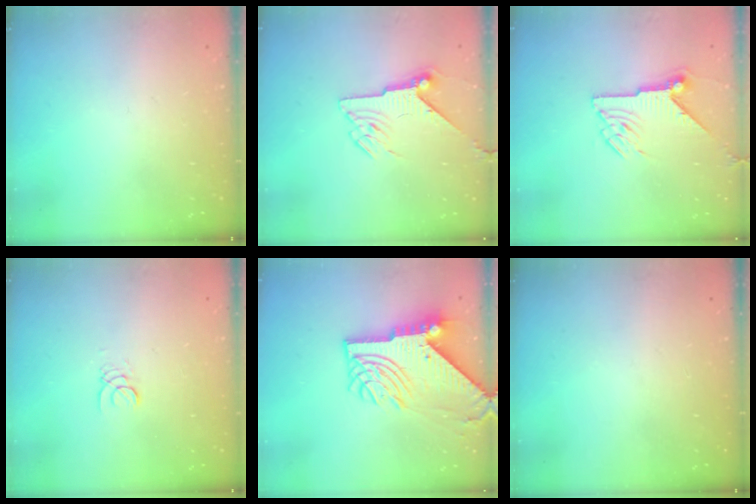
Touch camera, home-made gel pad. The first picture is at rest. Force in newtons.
{"total": 6.5, "press": 6.4, "slide": 0.9}
{"total": 8.0, "press": 8.0, "slide": 0.5}
{"total": 1.3, "press": 1.3, "slide": 0.1}
{"total": 14.3, "press": 14.3, "slide": 1.5}
{"total": 0.0}